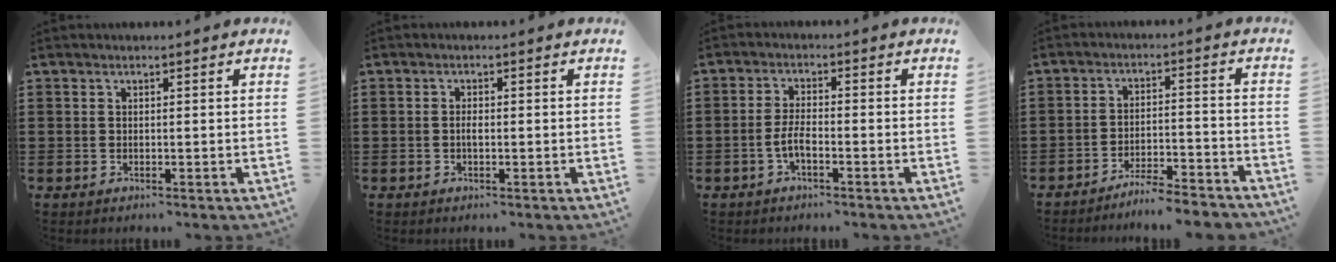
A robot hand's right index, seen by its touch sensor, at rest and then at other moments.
{"total": 1.1, "force": [-0.2, 0.4, 1.0], "torque": [-0.020, -0.002, -0.003]}
{"total": 3.5, "force": [-1.5, 1.0, 3.0], "torque": [-0.074, -0.003, -0.033]}
{"total": 5.2, "force": [-5.0, -0.2, 1.3], "torque": [-0.023, 0.000, -0.100]}